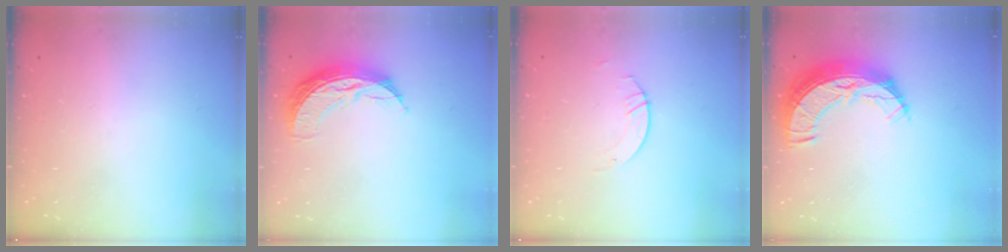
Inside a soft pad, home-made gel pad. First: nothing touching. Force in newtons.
{"total": 9.9, "press": 9.9, "slide": 0.6}
{"total": 1.1, "press": 1.1, "slide": 0.1}
{"total": 12.4, "press": 12.4, "slide": 1.0}